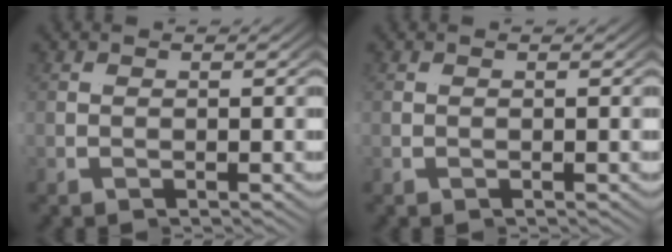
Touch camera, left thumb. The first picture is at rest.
{"total": 0.0}